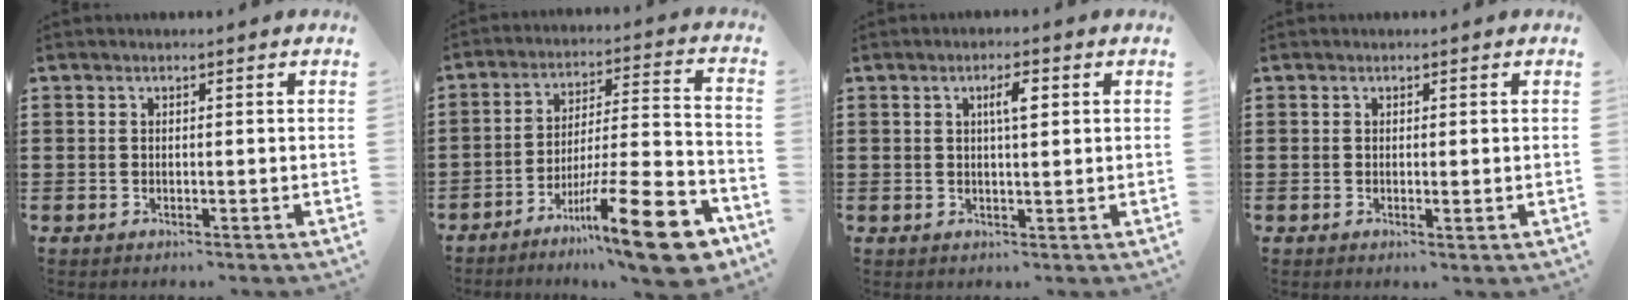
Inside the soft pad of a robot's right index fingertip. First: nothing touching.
{"total": 17.8, "force": [-10.8, 2.9, 13.9], "torque": [-0.186, 0.047, -0.175]}
{"total": 3.4, "force": [1.0, 0.9, 3.1], "torque": [-0.055, 0.006, 0.011]}
{"total": 0.5, "force": [0.1, 0.1, 0.5], "torque": [-0.010, 0.000, 0.001]}